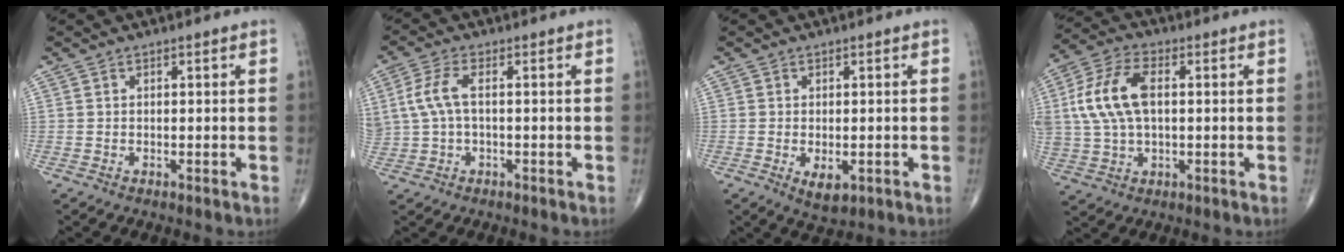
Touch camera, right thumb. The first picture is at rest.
{"total": 6.1, "force": [0.8, 2.9, 5.3], "torque": [-0.137, 0.016, 0.016]}
{"total": 4.0, "force": [-1.1, 2.1, 3.1], "torque": [-0.048, -0.008, -0.011]}
{"total": 13.2, "force": [1.8, 7.5, 10.7], "torque": [-0.226, 0.017, 0.033]}